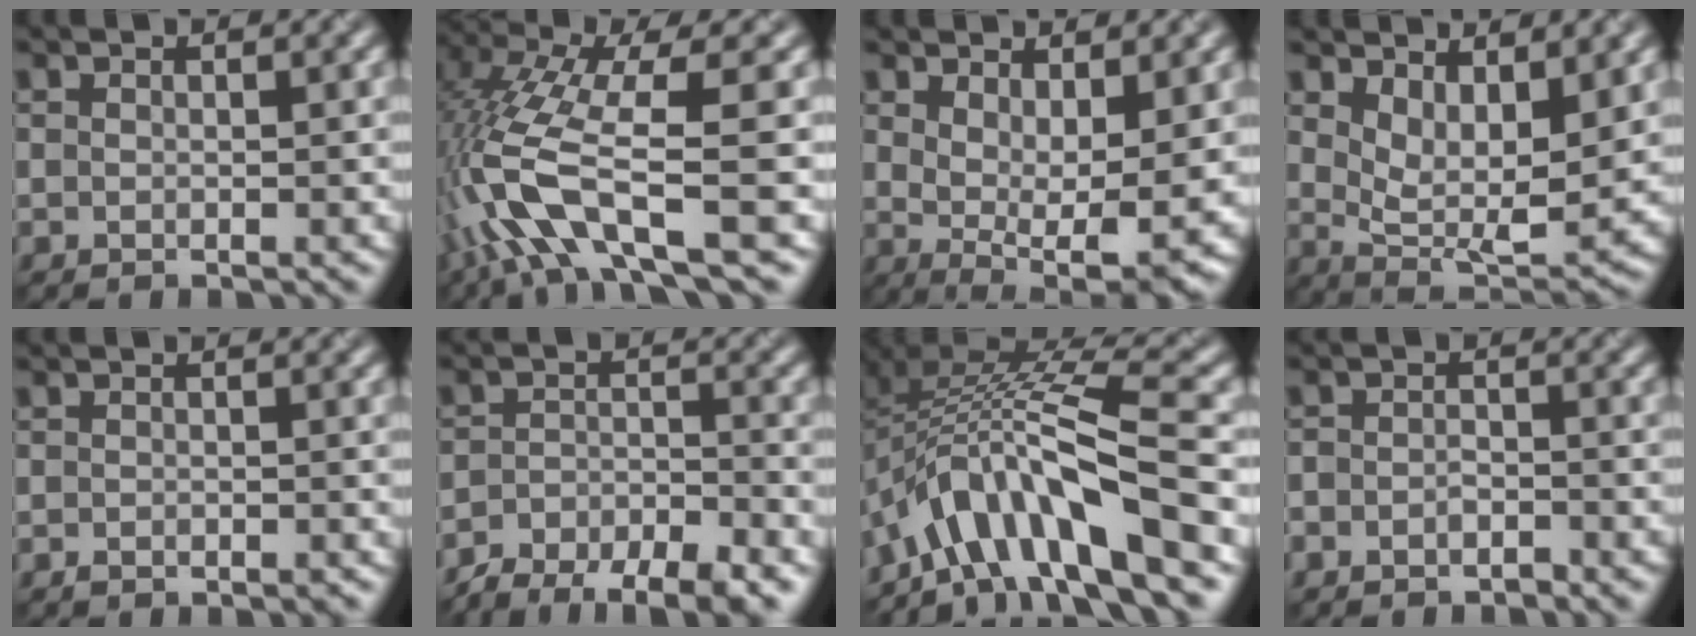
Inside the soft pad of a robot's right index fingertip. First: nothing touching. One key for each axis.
{"total": 10.1, "fx": -4.6, "fy": 2.7, "fz": 8.6, "tx": -0.199, "ty": 0.010, "tz": -0.078}
{"total": 7.0, "fx": 0.9, "fy": 3.0, "fz": 6.2, "tx": -0.104, "ty": -0.012, "tz": 0.037}
{"total": 5.6, "fx": 2.3, "fy": 2.4, "fz": 4.5, "tx": -0.091, "ty": -0.013, "tz": 0.057}
{"total": 1.3, "fx": -1.3, "fy": 0.0, "fz": 0.1, "tx": -0.006, "ty": 0.005, "tz": -0.011}
{"total": 8.4, "fx": -7.5, "fy": 2.0, "fz": 3.1, "tx": -0.051, "ty": -0.011, "tz": -0.109}
{"total": 10.6, "fx": -5.8, "fy": 3.1, "fz": 8.3, "tx": -0.145, "ty": 0.021, "tz": -0.092}
{"total": 2.4, "fx": -2.3, "fy": 0.4, "fz": -0.1, "tx": -0.004, "ty": 0.009, "tz": -0.032}